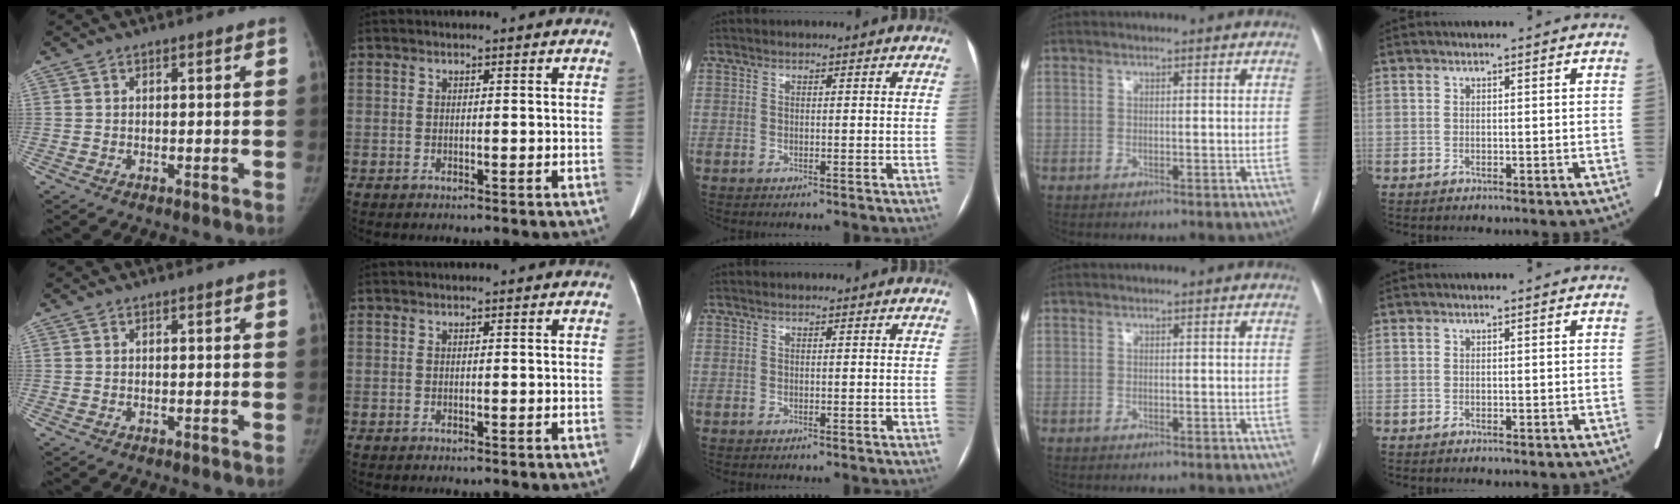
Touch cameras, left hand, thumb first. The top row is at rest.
{}